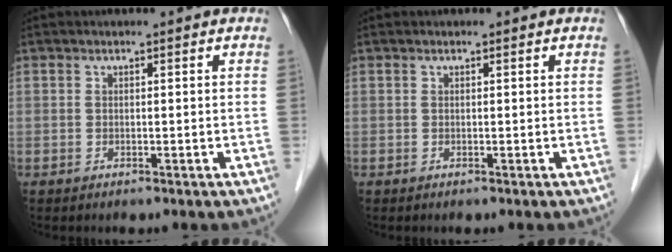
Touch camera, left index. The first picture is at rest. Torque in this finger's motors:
{"motor_torque": [0.14, 0.04, 0.02, 0.00]}